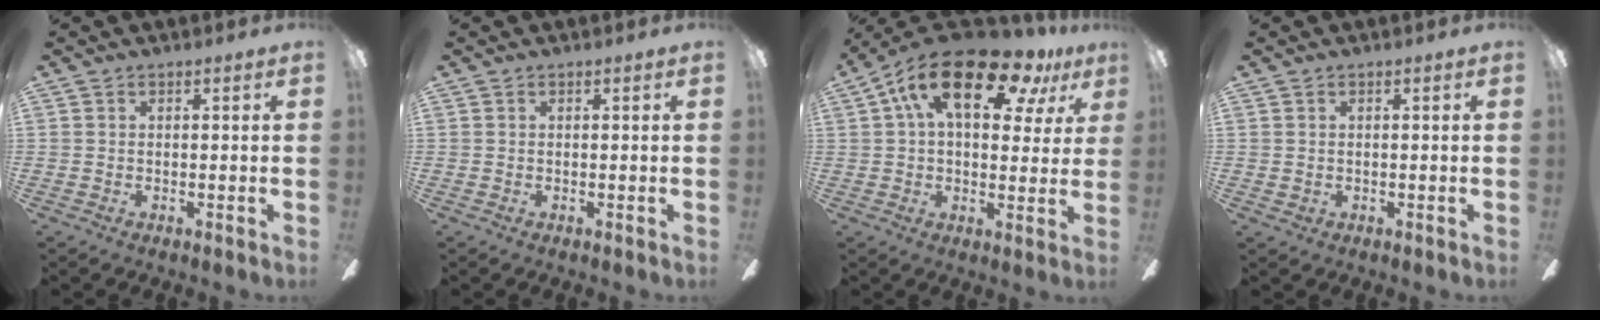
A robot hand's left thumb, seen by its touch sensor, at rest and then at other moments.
{"total": 0.0}
{"total": 18.6, "force": [9.4, 8.3, 13.8], "torque": [-0.242, -0.028, 0.153]}
{"total": 0.8, "force": [0.3, 0.7, 0.2], "torque": [-0.005, 0.004, 0.004]}